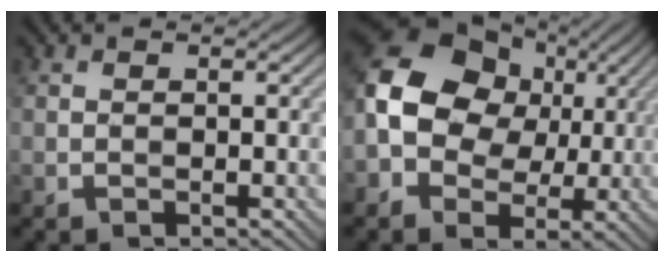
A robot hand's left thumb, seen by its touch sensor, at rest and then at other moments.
{"total": 12.5, "force": [1.0, 9.8, 7.8], "torque": [-0.175, 0.011, 0.002]}